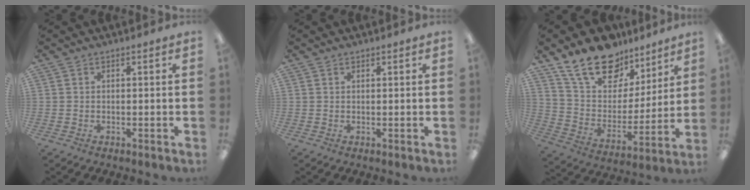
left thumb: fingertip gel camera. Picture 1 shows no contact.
{"total": 0.6, "force": [0.5, 0.3, 0.1], "torque": [-0.003, 0.001, 0.010]}
{"total": 19.2, "force": [13.8, 10.8, 7.9], "torque": [-0.152, -0.083, 0.253]}